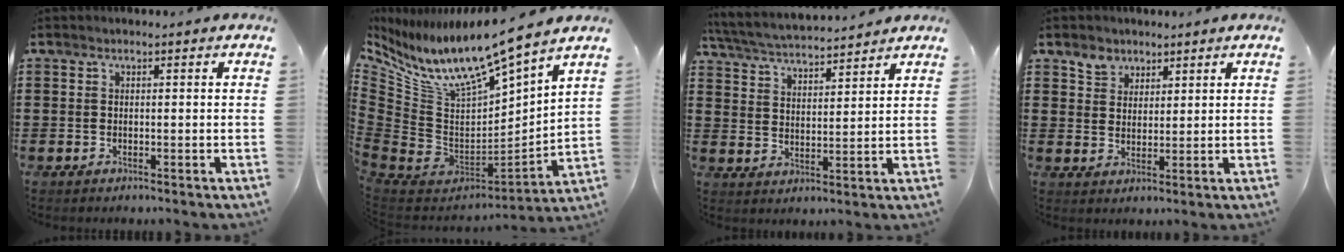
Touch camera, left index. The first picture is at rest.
{"total": 11.6, "force": [9.7, 2.0, 6.0], "torque": [-0.165, -0.088, 0.166]}
{"total": 4.7, "force": [4.6, 0.1, 1.0], "torque": [-0.042, -0.026, 0.077]}
{"total": 3.7, "force": [2.7, 2.5, 0.2], "torque": [-0.009, 0.007, 0.050]}